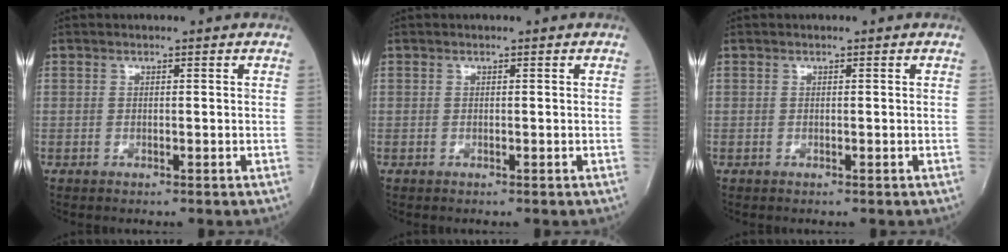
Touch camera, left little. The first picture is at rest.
{"total": 0.0}
{"total": 0.0}